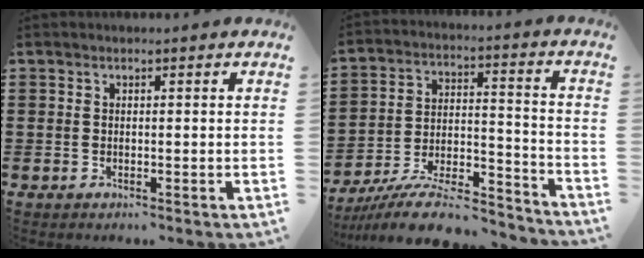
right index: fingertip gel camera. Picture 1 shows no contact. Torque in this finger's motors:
{"motor_torque": [-0.99, 0.28, -0.65, -0.21]}